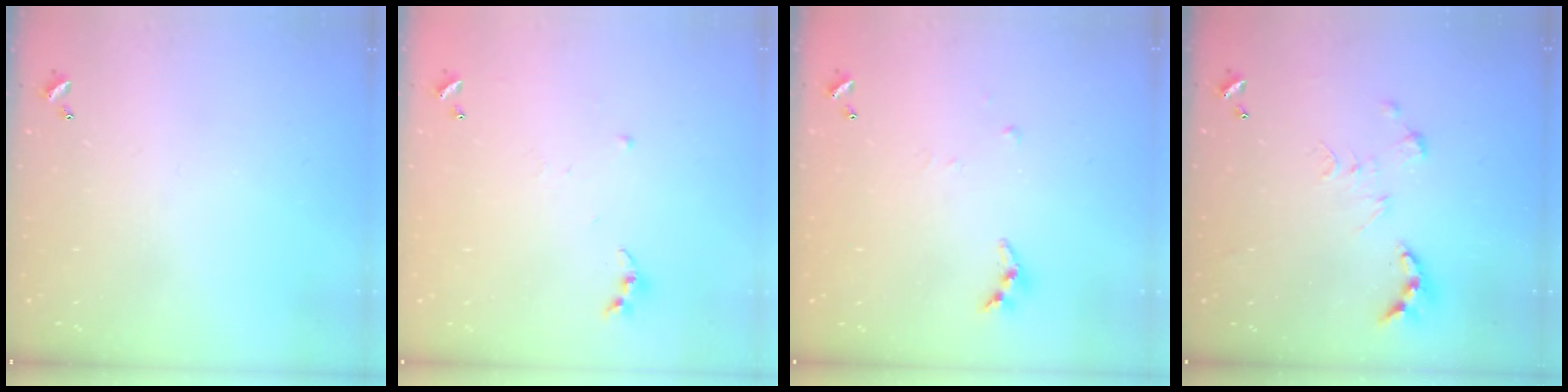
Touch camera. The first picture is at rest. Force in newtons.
{"total": 4.8, "press": 4.7, "slide": 0.5}
{"total": 4.4, "press": 4.4, "slide": 0.3}
{"total": 0.0}